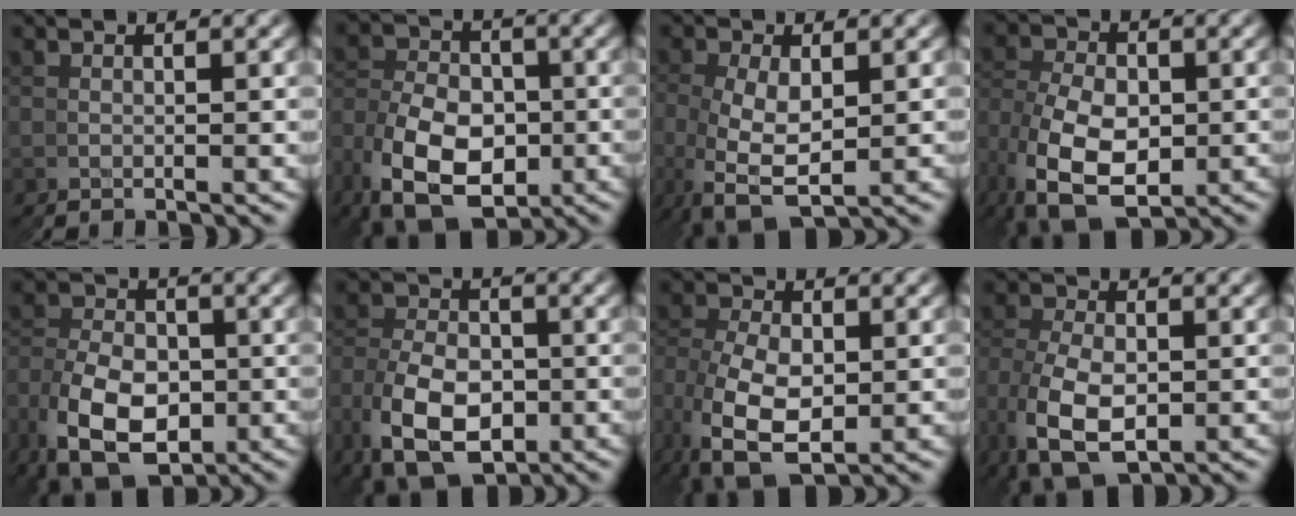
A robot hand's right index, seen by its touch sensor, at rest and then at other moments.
{"total": 8.8, "force": [-2.9, 6.8, 4.8], "torque": [-0.098, -0.038, -0.030]}
{"total": 5.4, "force": [-2.2, 3.4, 3.6], "torque": [-0.098, -0.028, -0.022]}
{"total": 7.3, "force": [-2.1, 5.7, 4.0], "torque": [-0.105, -0.042, -0.010]}
{"total": 7.7, "force": [-2.8, 6.0, 4.0], "torque": [-0.084, -0.032, -0.029]}
{"total": 7.1, "force": [-2.7, 5.5, 3.6], "torque": [-0.073, -0.028, -0.031]}
{"total": 5.8, "force": [-1.5, 4.5, 3.3], "torque": [-0.099, -0.031, -0.007]}
{"total": 4.9, "force": [-1.7, 3.7, 2.7], "torque": [-0.074, -0.023, -0.011]}